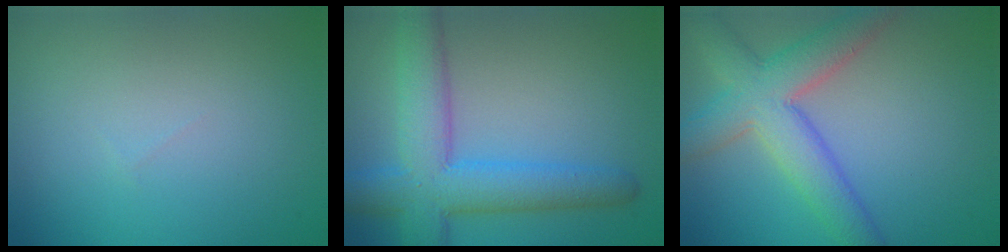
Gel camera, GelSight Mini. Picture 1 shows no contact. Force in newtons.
{"total": 7.6, "press": 7.6, "slide": 0.2}
{"total": 6.6, "press": 6.5, "slide": 0.3}